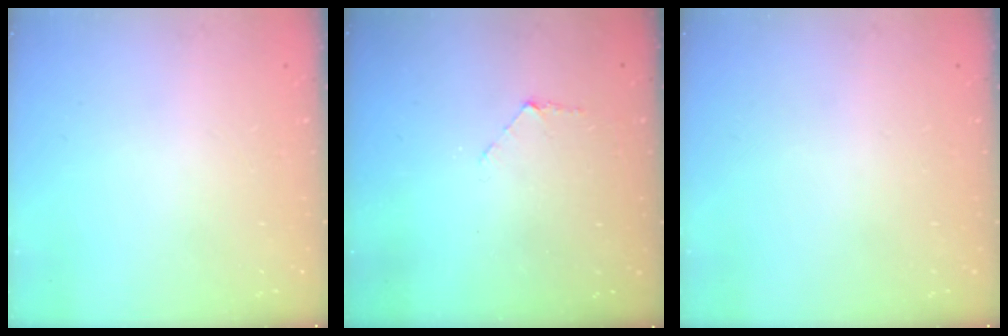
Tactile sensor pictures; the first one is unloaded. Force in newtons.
{"total": 3.9, "press": 3.9, "slide": 0.3}
{"total": 0.0}